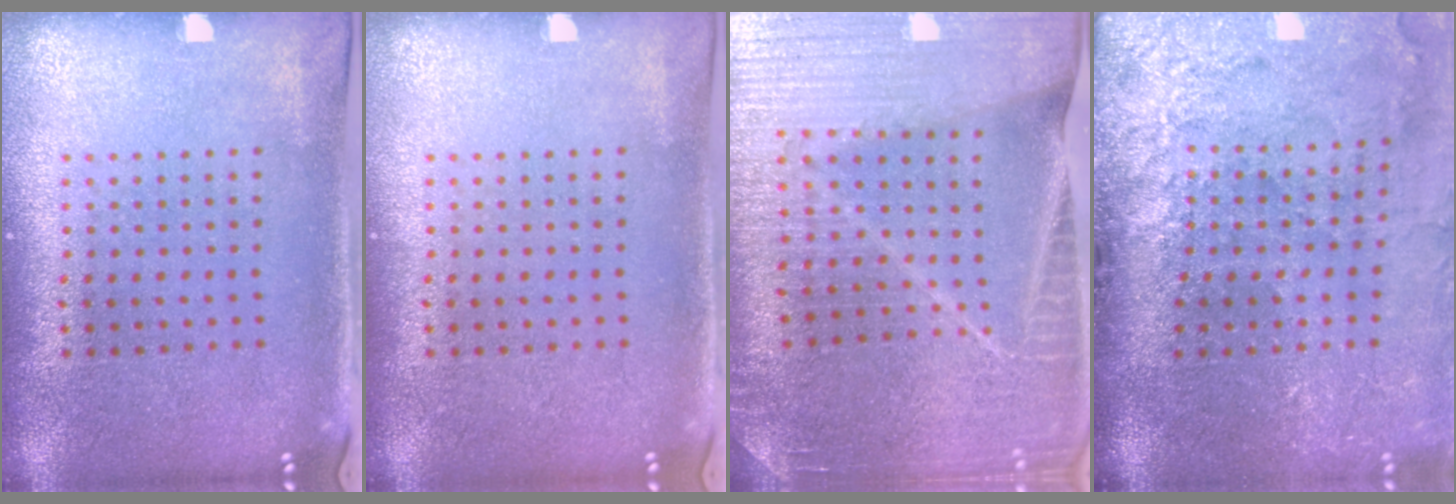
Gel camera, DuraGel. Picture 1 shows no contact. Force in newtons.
{"total": 0.0}
{"total": 3.6, "press": 3.5, "slide": 0.7}
{"total": 4.7, "press": 3.6, "slide": 3.1}